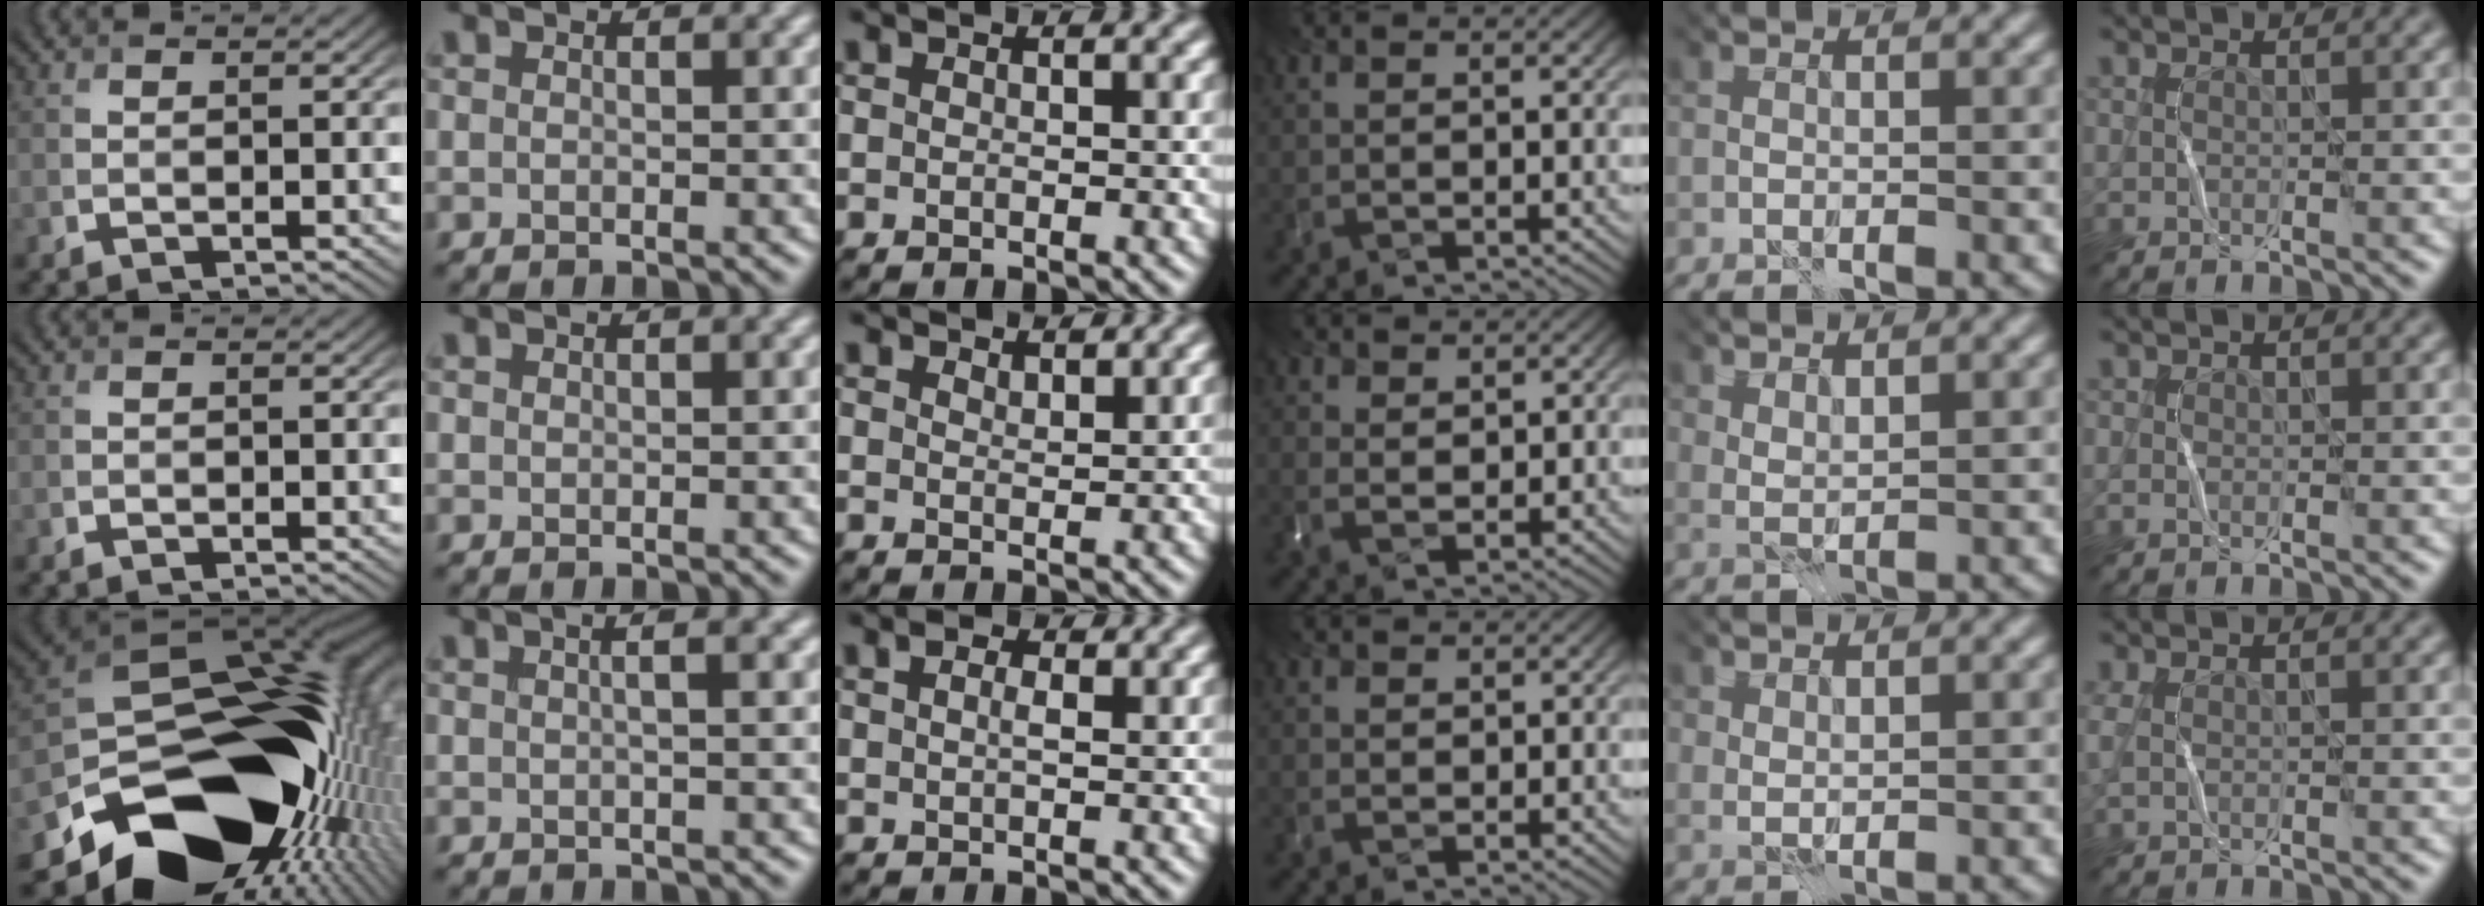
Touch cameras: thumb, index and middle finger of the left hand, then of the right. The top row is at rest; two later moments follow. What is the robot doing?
{"motion": "wrap", "object": "wrapping paper"}